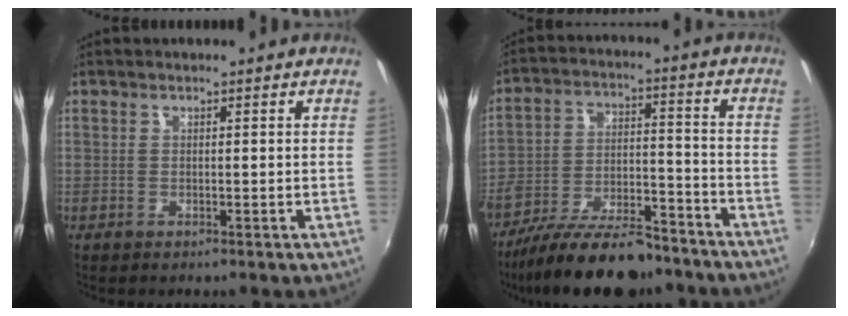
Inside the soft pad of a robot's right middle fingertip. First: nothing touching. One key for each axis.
{"total": 19.0, "fx": -15.0, "fy": 5.9, "fz": 10.1, "tx": -0.184, "ty": -0.020, "tz": -0.233}